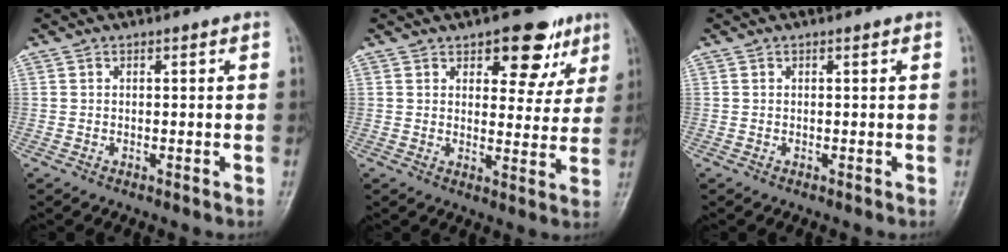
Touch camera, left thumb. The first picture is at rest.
{"total": 10.5, "force": [5.9, 5.6, 6.7], "torque": [-0.039, -0.024, 0.075]}
{"total": 0.0}